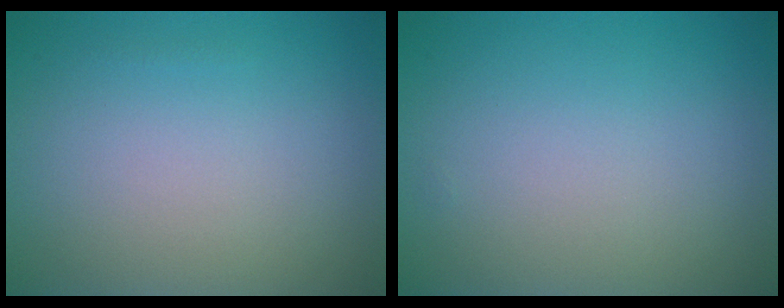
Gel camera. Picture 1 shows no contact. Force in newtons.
{"total": 0.0}